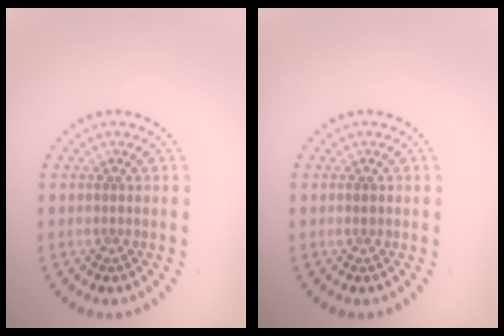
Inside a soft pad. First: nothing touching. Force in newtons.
{"total": 0.5, "press": 0.5, "slide": 0.1}